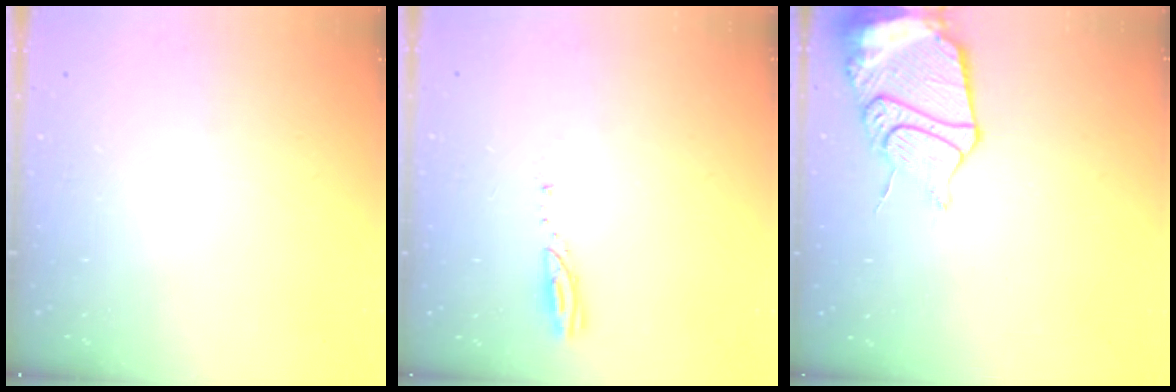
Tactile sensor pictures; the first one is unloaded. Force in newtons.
{"total": 2.9, "press": 2.9, "slide": 0.2}
{"total": 15.3, "press": 15.2, "slide": 1.7}